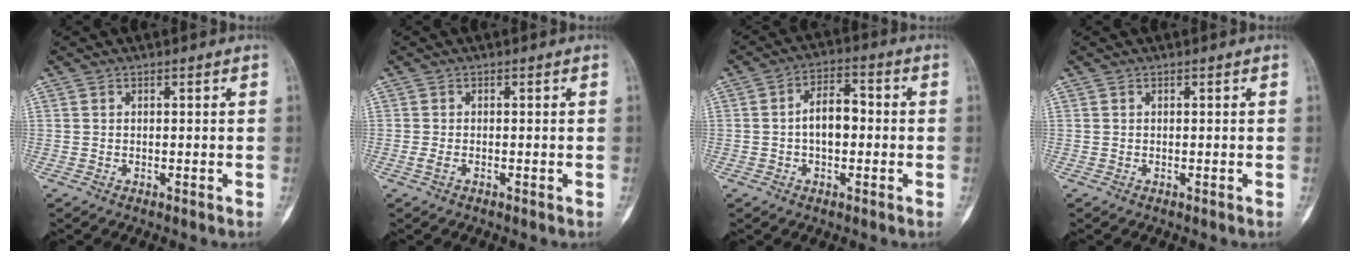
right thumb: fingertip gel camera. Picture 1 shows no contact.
{"total": 1.0, "force": [-0.3, 0.5, 0.7], "torque": [-0.019, 0.000, -0.009]}
{"total": 7.2, "force": [-0.3, 4.2, 5.8], "torque": [-0.084, 0.024, -0.013]}
{"total": 0.0}